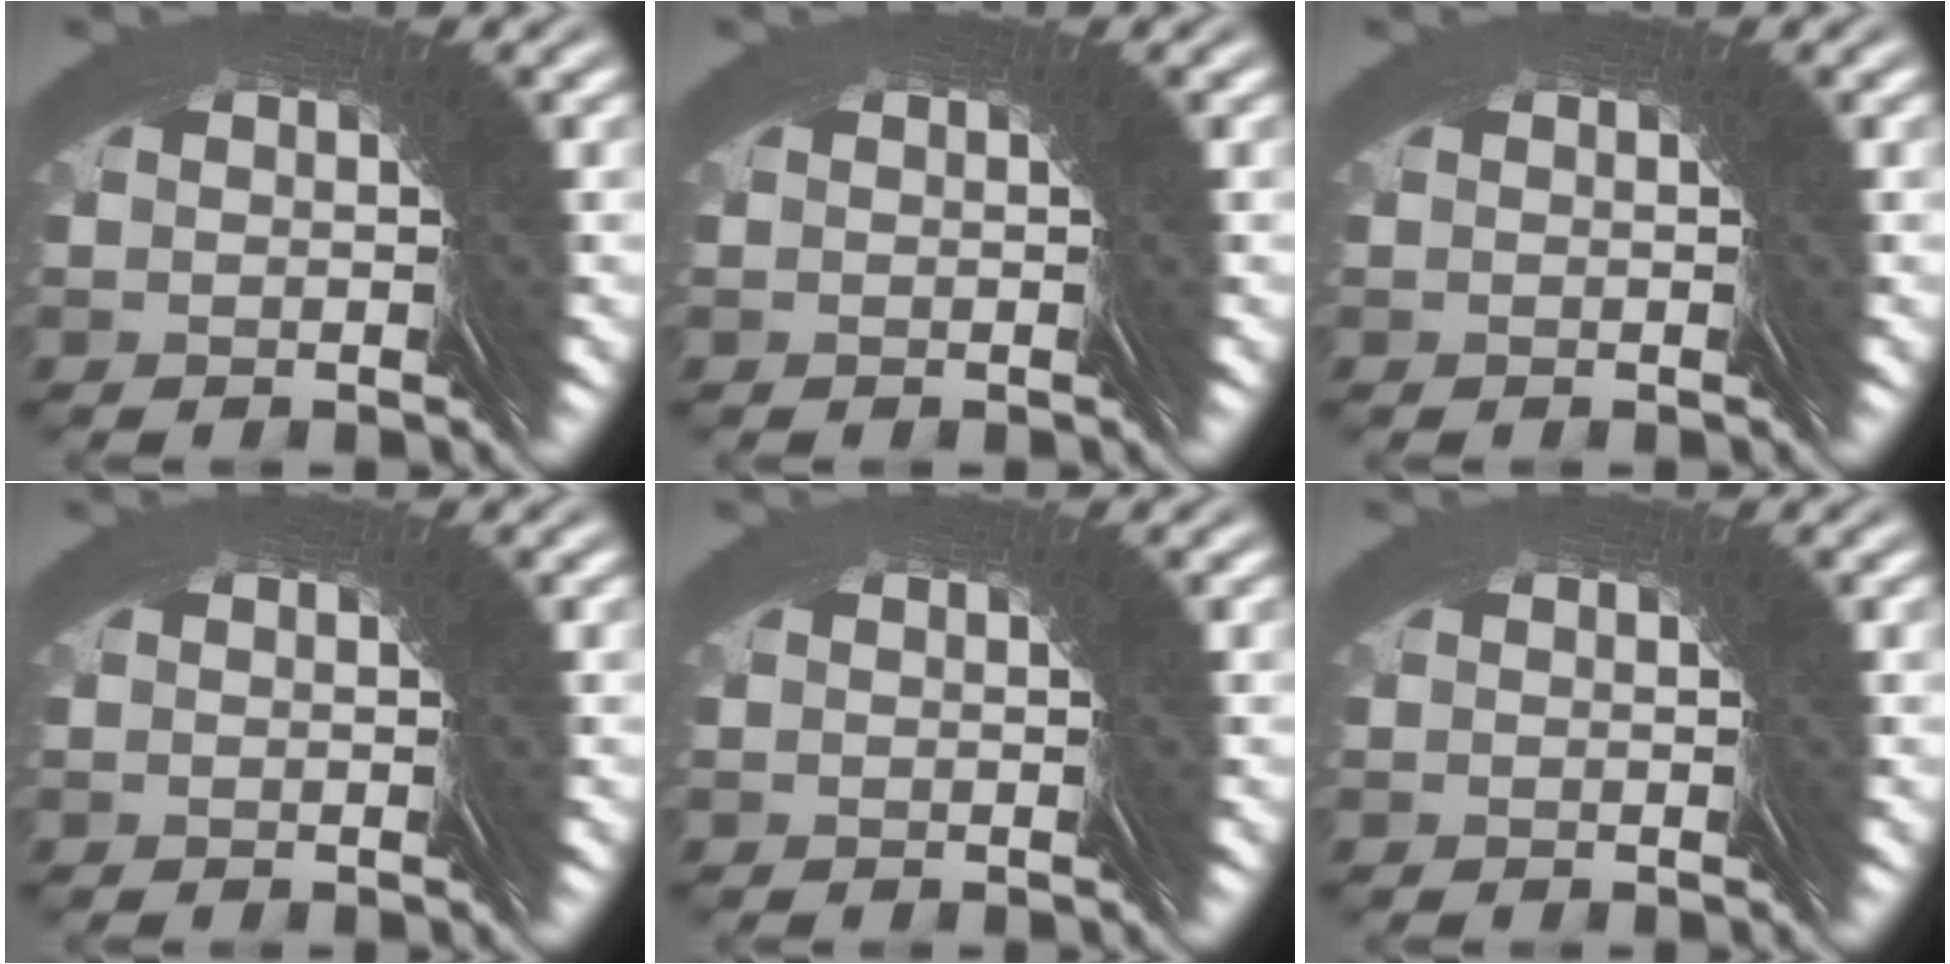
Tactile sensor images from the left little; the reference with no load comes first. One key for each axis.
{"total": 0.0}
{"total": 0.0}
{"total": 0.0}
{"total": 0.0}
{"total": 0.0}